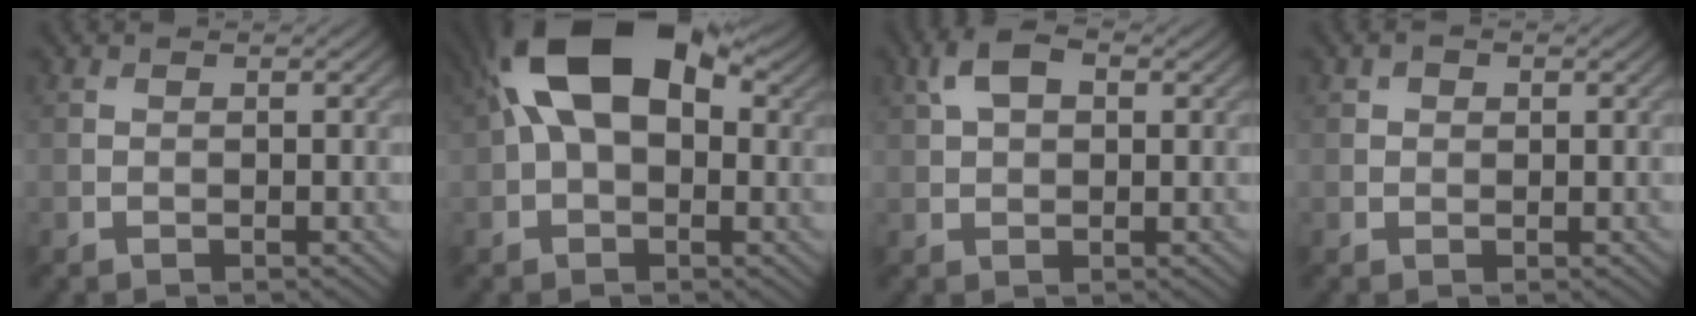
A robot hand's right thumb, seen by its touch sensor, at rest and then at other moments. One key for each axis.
{"total": 16.1, "fx": 4.4, "fy": 9.4, "fz": 12.2, "tx": -0.203, "ty": 0.042, "tz": 0.053}
{"total": 4.6, "fx": 1.7, "fy": 2.7, "fz": 3.3, "tx": -0.072, "ty": 0.009, "tz": 0.028}
{"total": 1.1, "fx": 0.5, "fy": 0.9, "fz": 0.6, "tx": -0.009, "ty": 0.001, "tz": 0.006}